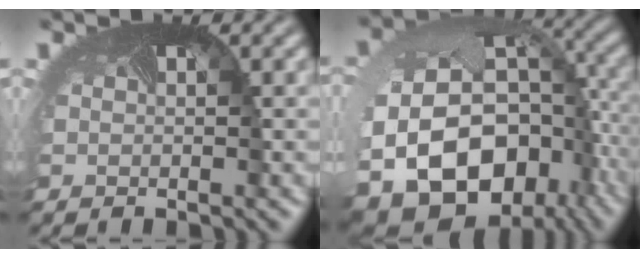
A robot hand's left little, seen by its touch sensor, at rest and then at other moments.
{"total": 18.5, "force": [-5.7, 13.0, 11.9], "torque": [-0.247, -0.058, -0.058]}